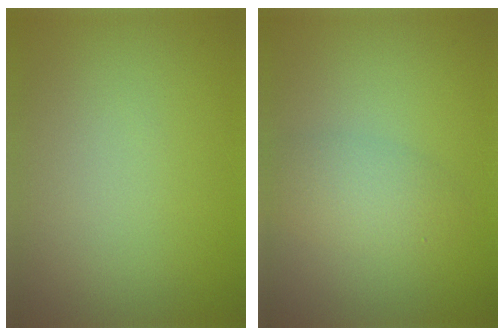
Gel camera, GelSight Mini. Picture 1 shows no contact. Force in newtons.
{"total": 1.9, "press": 1.9, "slide": 0.1}